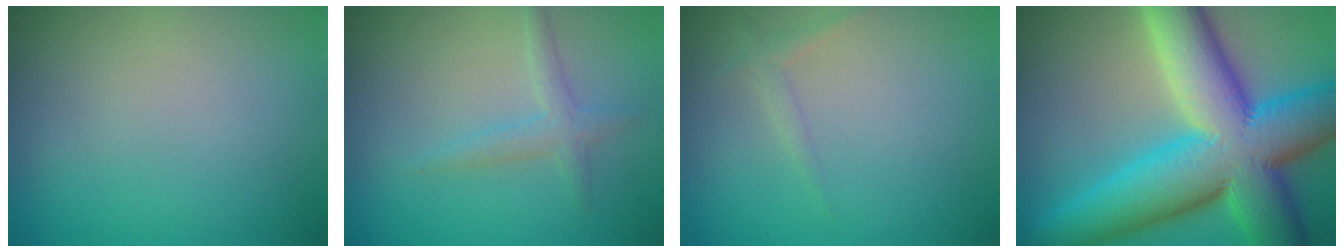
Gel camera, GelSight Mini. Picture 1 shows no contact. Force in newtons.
{"total": 1.7, "press": 1.7, "slide": 0.0}
{"total": 0.9, "press": 0.9, "slide": 0.1}
{"total": 14.8, "press": 14.8, "slide": 0.4}